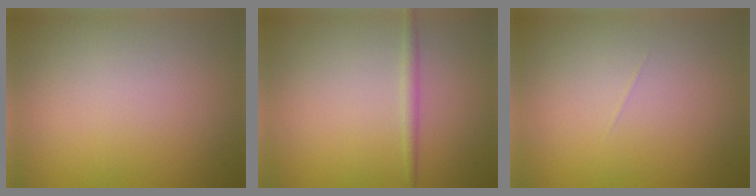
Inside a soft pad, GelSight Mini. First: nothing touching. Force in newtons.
{"total": 1.2, "press": 1.2, "slide": 0.0}
{"total": 0.0}